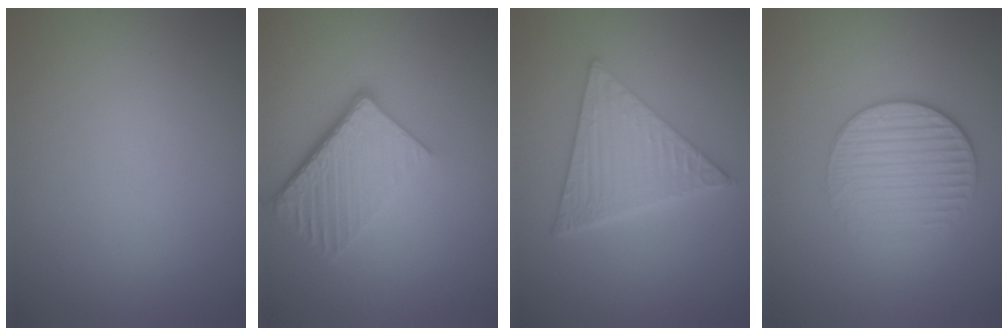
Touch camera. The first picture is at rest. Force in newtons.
{"total": 5.6, "press": 3.9, "slide": 4.0}
{"total": 6.2, "press": 4.4, "slide": 4.4}
{"total": 3.1, "press": 2.7, "slide": 1.4}